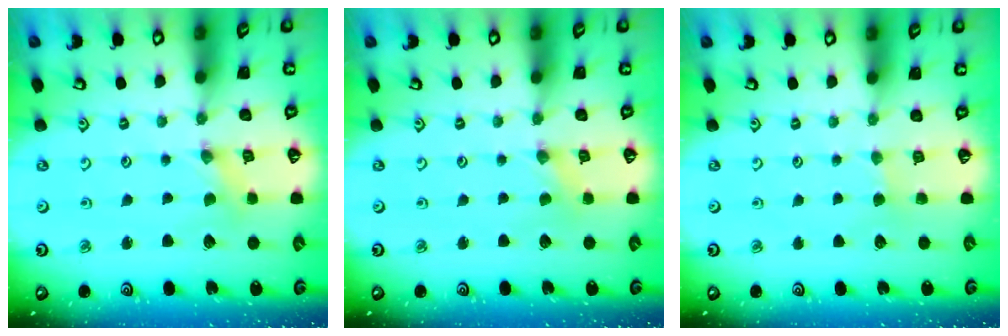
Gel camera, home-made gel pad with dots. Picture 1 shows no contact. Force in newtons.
{"total": 0.0}
{"total": 2.0, "press": 2.0, "slide": 0.5}